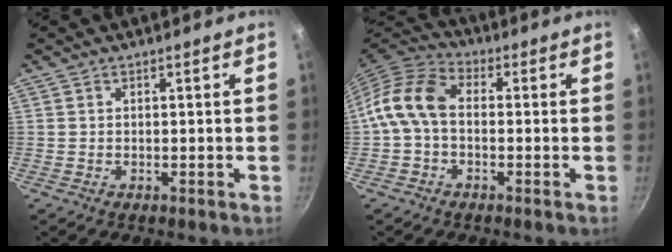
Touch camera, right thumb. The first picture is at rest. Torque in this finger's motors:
{"motor_torque": [0.40, 1.44, 0.36, -0.44, 0.28]}